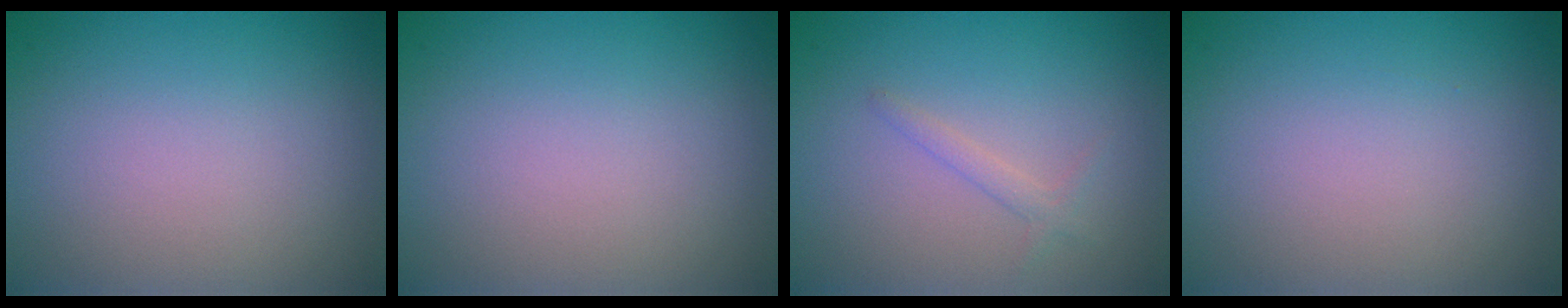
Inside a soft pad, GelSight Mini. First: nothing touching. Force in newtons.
{"total": 0.0}
{"total": 1.0, "press": 1.0, "slide": 0.0}
{"total": 0.0}